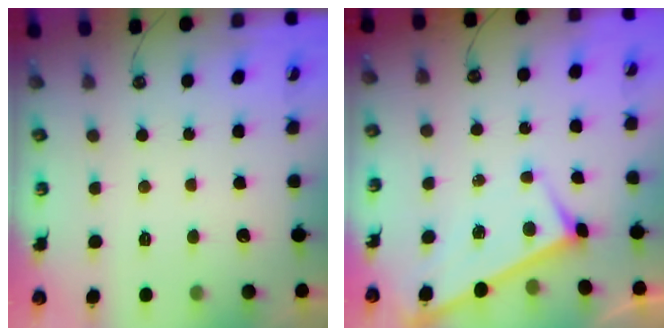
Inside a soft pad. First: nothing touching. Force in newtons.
{"total": 2.9, "press": 2.9, "slide": 0.3}